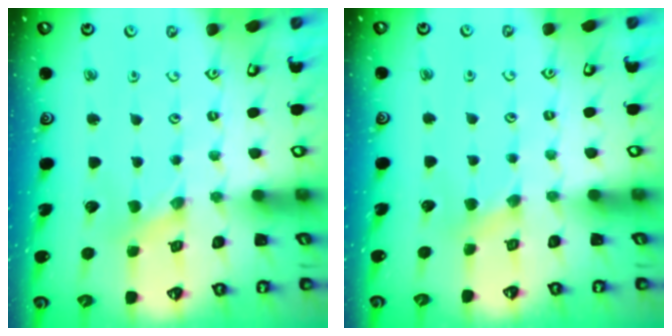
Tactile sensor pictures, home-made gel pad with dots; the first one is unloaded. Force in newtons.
{"total": 2.3, "press": 2.3, "slide": 0.4}